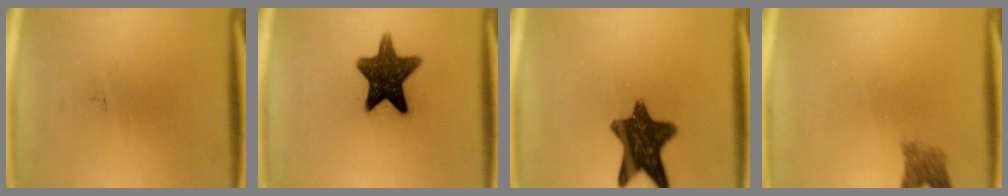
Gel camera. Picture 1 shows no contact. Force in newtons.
{"total": 12.2}
{"total": 11.8}
{"total": 2.7}